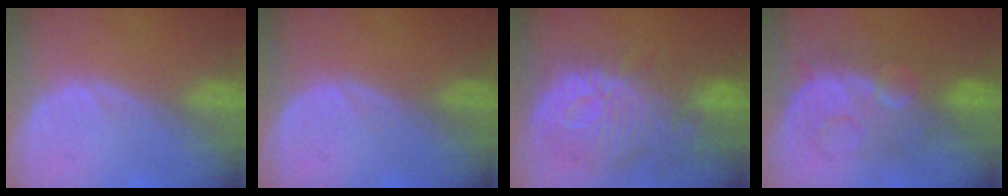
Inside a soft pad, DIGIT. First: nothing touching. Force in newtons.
{"total": 0.0}
{"total": 12.7, "press": 11.3, "slide": 5.8}
{"total": 8.0, "press": 8.0, "slide": 0.7}